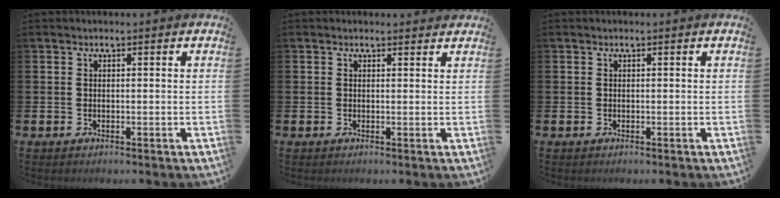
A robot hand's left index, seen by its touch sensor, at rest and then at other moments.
{"total": 0.6, "force": [0.6, 0.3, 0.1], "torque": [0.008, 0.000, 0.008]}
{"total": 0.0}